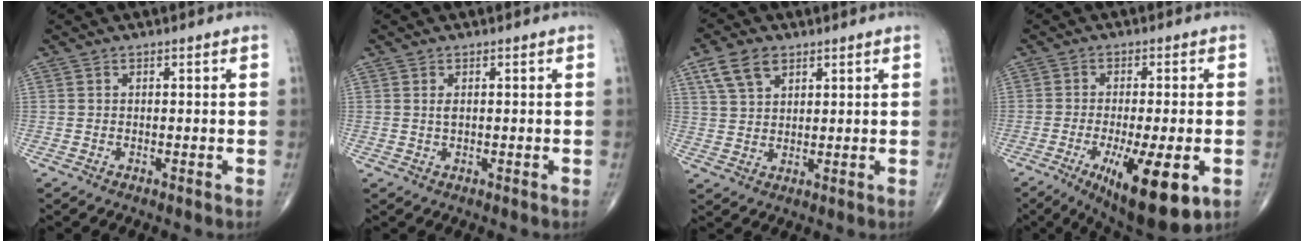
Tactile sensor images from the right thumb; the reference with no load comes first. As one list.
[{"total": 1.2, "force": [0.3, 0.5, 1.0], "torque": [-0.019, -0.001, 0.007]}, {"total": 6.7, "force": [3.6, 4.1, 3.9], "torque": [-0.064, -0.008, 0.073]}, {"total": 15.1, "force": [-5.4, 4.2, 13.4], "torque": [-0.195, -0.012, -0.070]}]